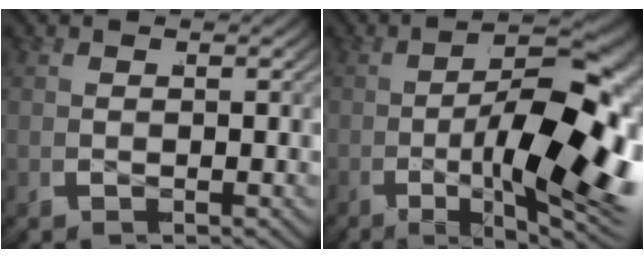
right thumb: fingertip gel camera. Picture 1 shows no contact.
{"total": 16.1, "force": [-2.8, 6.8, 14.3], "torque": [-0.239, -0.029, -0.030]}